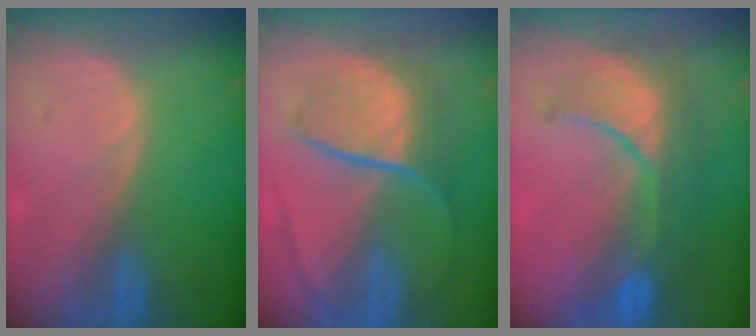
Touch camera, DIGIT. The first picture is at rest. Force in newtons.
{"total": 8.8, "press": 7.7, "slide": 4.2}
{"total": 10.0, "press": 9.2, "slide": 4.1}